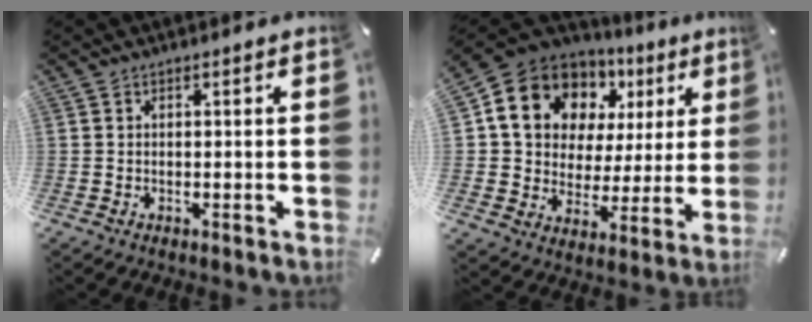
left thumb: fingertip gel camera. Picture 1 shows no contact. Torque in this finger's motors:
{"motor_torque": [2.07, 2.87, 1.73, -1.04, 0.16]}